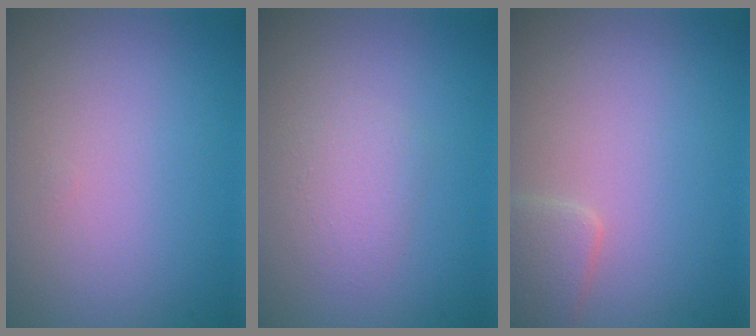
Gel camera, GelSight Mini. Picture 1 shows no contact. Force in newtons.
{"total": 1.9, "press": 1.9, "slide": 0.0}
{"total": 2.1, "press": 2.0, "slide": 0.2}